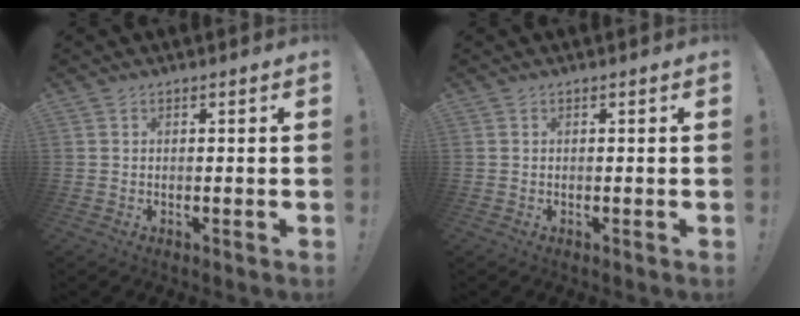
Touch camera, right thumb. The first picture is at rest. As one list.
[{"total": 0.0}]